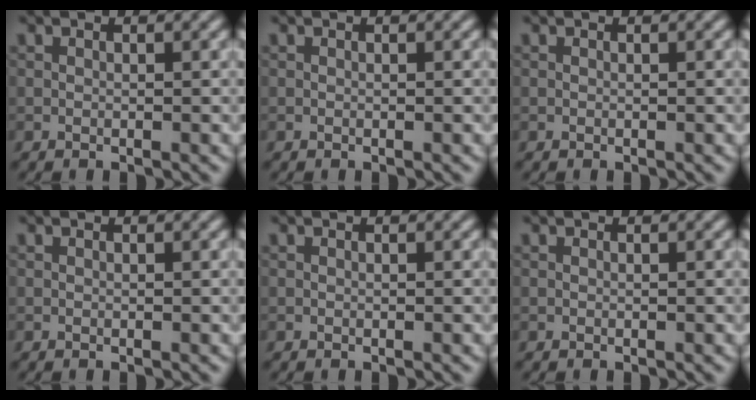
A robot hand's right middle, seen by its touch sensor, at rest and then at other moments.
{"total": 0.0}
{"total": 0.0}
{"total": 0.0}
{"total": 0.0}
{"total": 0.0}